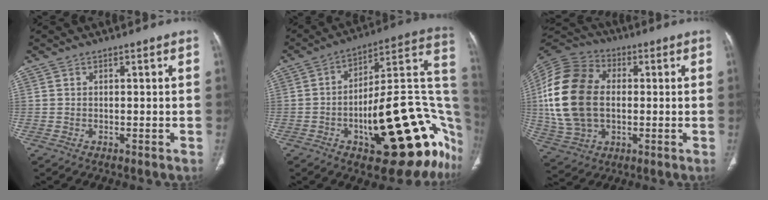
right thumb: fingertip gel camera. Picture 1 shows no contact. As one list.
[{"total": 33.3, "force": [-9.0, 12.4, 29.6], "torque": [-0.306, 0.043, -0.117]}, {"total": 21.0, "force": [0.7, 14.5, 15.2], "torque": [-0.310, 0.015, 0.016]}]